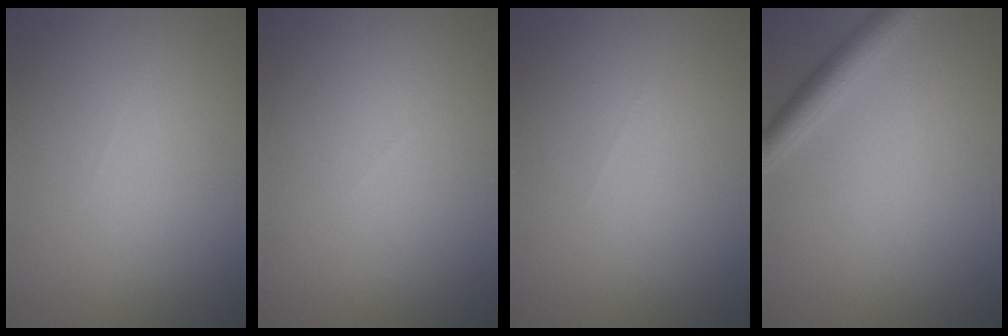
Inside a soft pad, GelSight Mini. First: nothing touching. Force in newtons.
{"total": 0.0}
{"total": 0.0}
{"total": 3.0, "press": 3.0, "slide": 0.1}